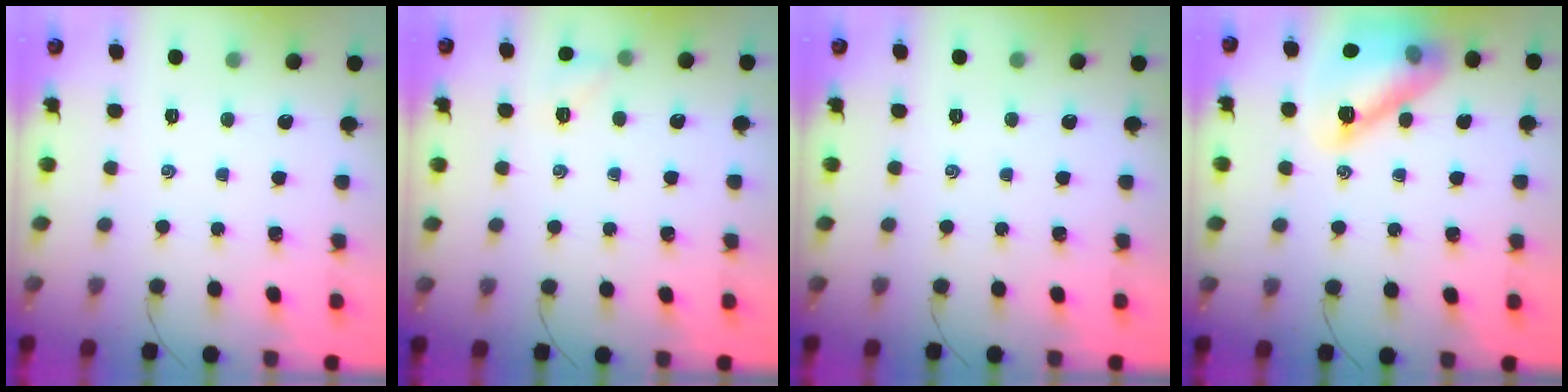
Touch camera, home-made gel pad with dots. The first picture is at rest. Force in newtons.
{"total": 5.6, "press": 5.6, "slide": 1.0}
{"total": 0.0}
{"total": 14.7, "press": 14.7, "slide": 0.9}